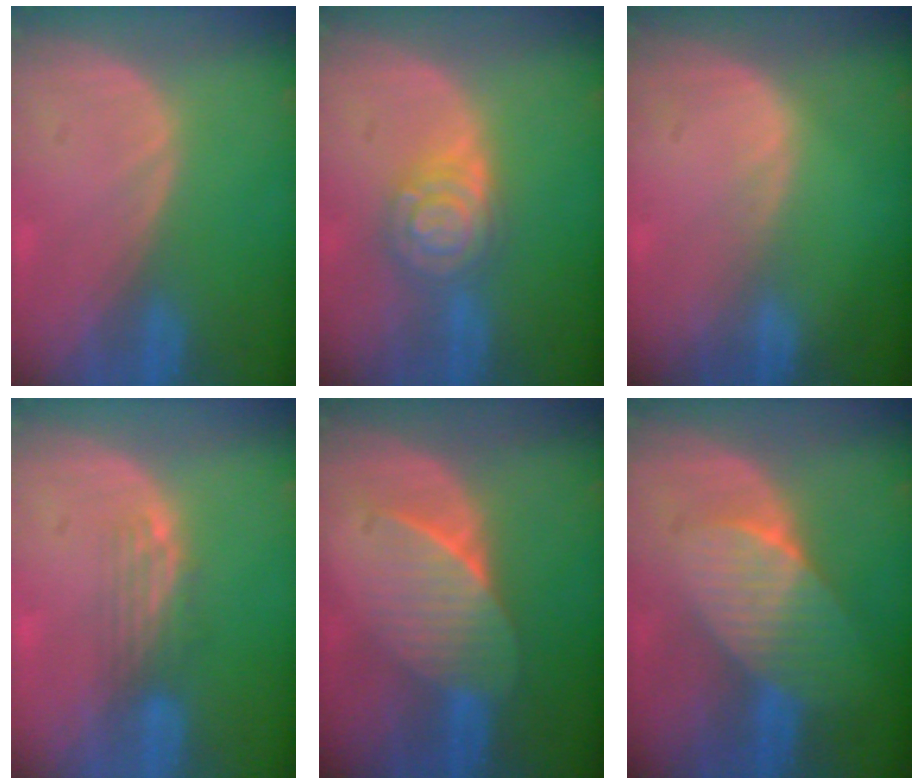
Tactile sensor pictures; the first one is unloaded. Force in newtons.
{"total": 6.6, "press": 6.5, "slide": 0.5}
{"total": 0.6, "press": 0.6, "slide": 0.1}
{"total": 3.3, "press": 2.8, "slide": 1.7}
{"total": 7.4, "press": 6.7, "slide": 3.0}
{"total": 7.5, "press": 6.7, "slide": 3.4}